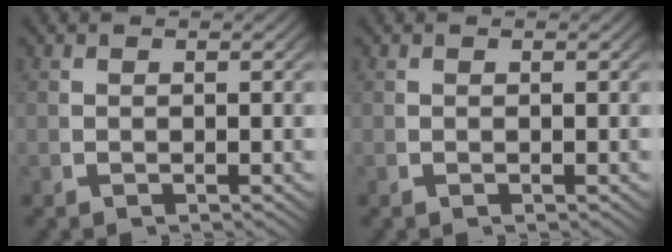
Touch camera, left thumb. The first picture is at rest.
{"total": 0.0}